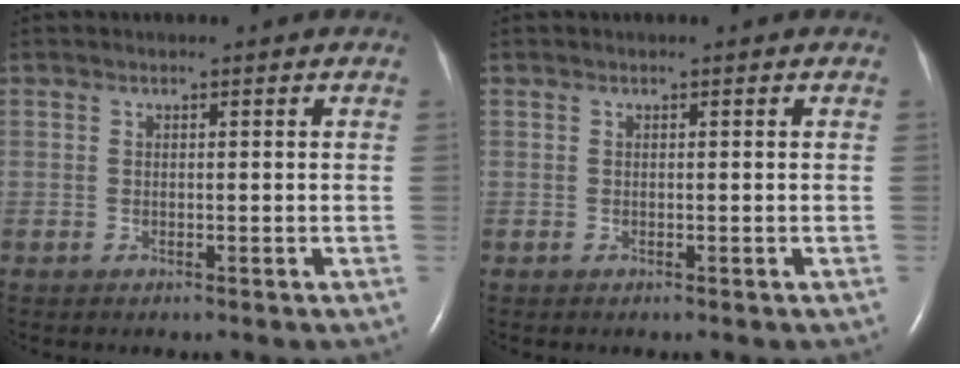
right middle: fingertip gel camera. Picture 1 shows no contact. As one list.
[{"total": 0.0}]